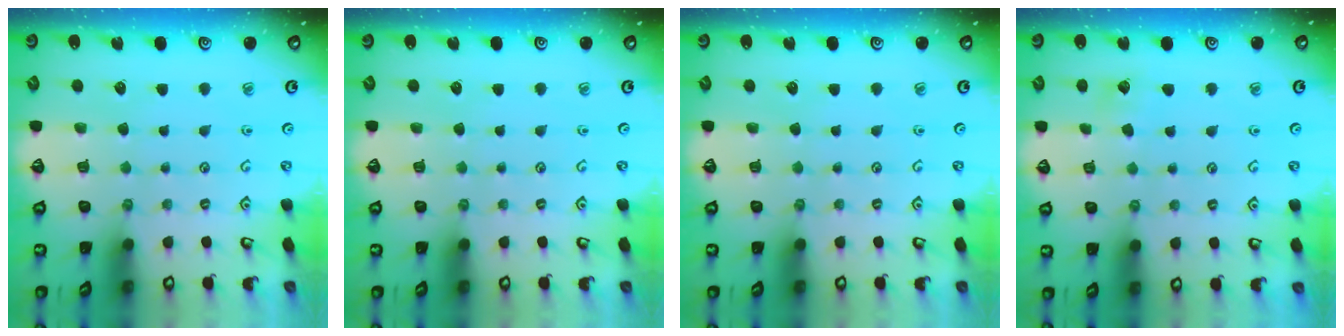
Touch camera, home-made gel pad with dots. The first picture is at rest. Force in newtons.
{"total": 0.0}
{"total": 0.0}
{"total": 6.5, "press": 6.5, "slide": 0.9}